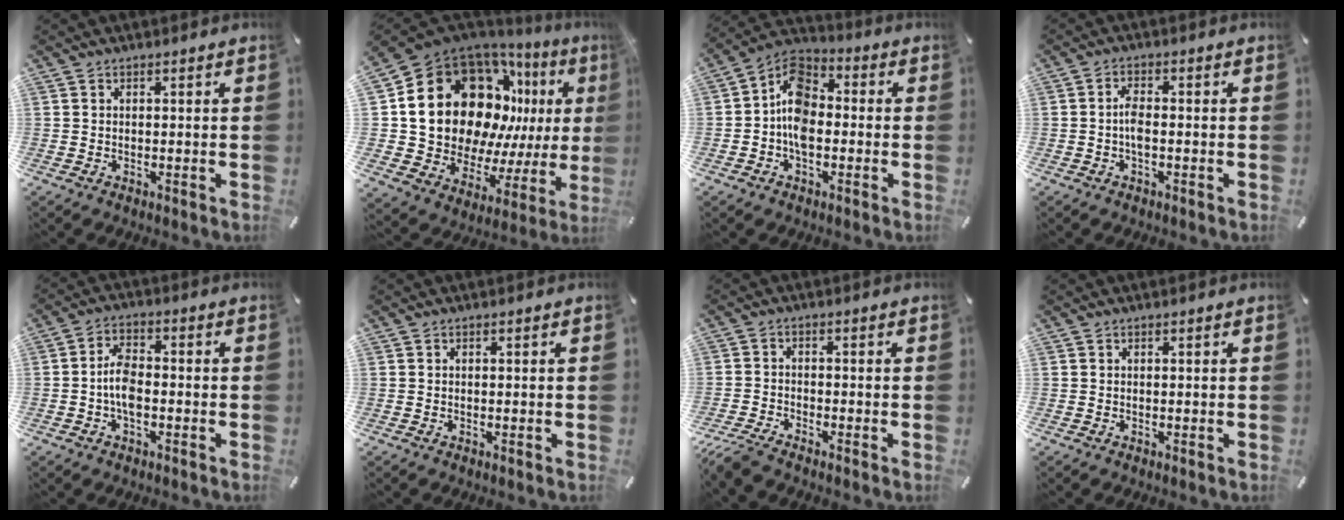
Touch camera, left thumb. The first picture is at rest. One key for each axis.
{"total": 23.0, "fx": 7.5, "fy": 17.3, "fz": 13.3, "tx": -0.233, "ty": -0.083, "tz": 0.167}
{"total": 9.9, "fx": -2.3, "fy": 6.5, "fz": 7.1, "tx": -0.149, "ty": 0.012, "tz": -0.043}
{"total": 3.8, "fx": -0.8, "fy": 1.5, "fz": 3.4, "tx": -0.068, "ty": 0.003, "tz": -0.015}
{"total": 6.1, "fx": -1.6, "fy": 3.3, "fz": 4.9, "tx": -0.096, "ty": 0.011, "tz": -0.031}
{"total": 0.0}
{"total": 4.3, "fx": -4.0, "fy": 0.8, "fz": 1.5, "tx": -0.042, "ty": 0.007, "tz": -0.079}
{"total": 0.0}